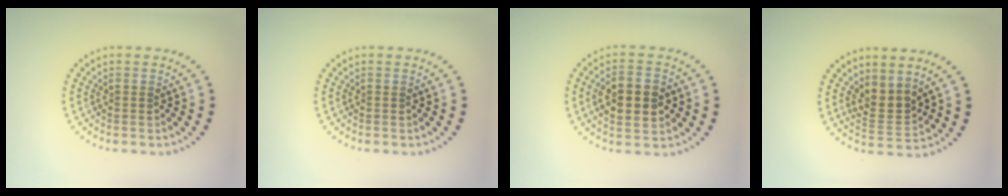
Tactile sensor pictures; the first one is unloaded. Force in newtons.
{"total": 0.0}
{"total": 5.3, "press": 5.3, "slide": 0.2}
{"total": 2.8, "press": 2.4, "slide": 1.4}